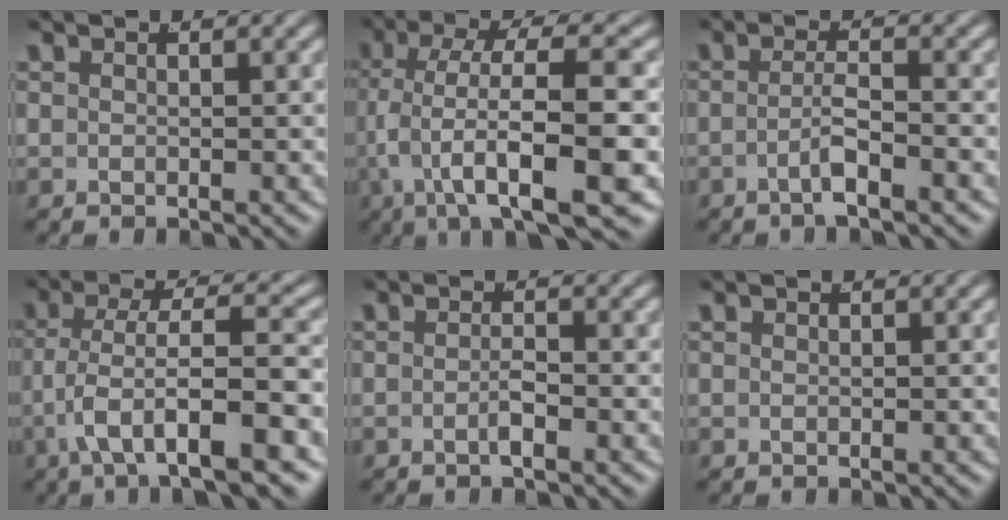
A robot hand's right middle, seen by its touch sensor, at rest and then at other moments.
{"total": 9.9, "force": [-4.0, 3.7, 8.2], "torque": [-0.153, -0.024, -0.053]}
{"total": 2.5, "force": [-1.7, -0.2, 1.7], "torque": [-0.029, -0.006, -0.029]}
{"total": 7.8, "force": [-2.4, 2.7, 6.8], "torque": [-0.126, -0.021, -0.024]}
{"total": 1.4, "force": [-1.0, 0.0, 1.0], "torque": [-0.013, 0.000, -0.019]}
{"total": 0.0}